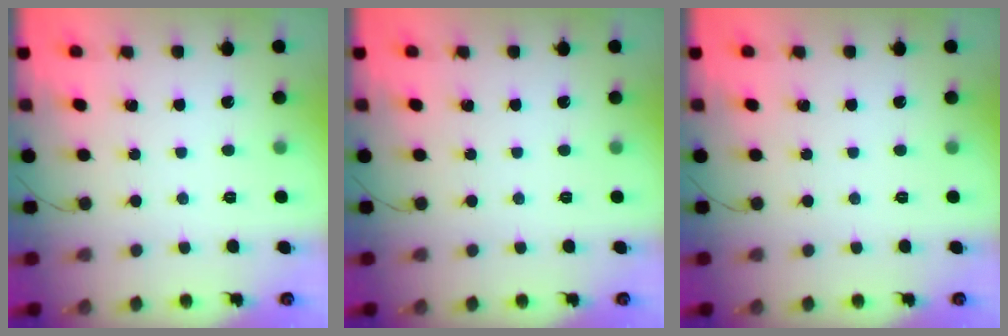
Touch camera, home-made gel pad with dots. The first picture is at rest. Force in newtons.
{"total": 0.0}
{"total": 0.0}